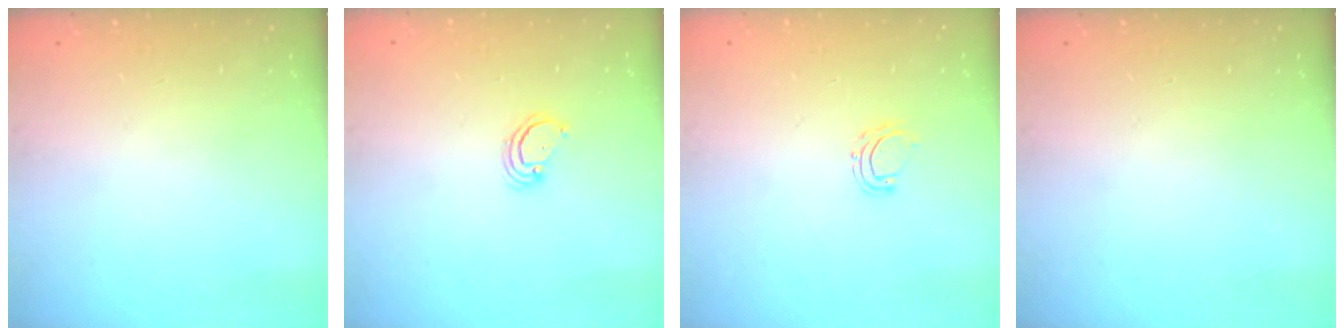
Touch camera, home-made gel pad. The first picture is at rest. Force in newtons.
{"total": 2.6, "press": 2.6, "slide": 0.2}
{"total": 5.3, "press": 5.2, "slide": 1.0}
{"total": 0.0}